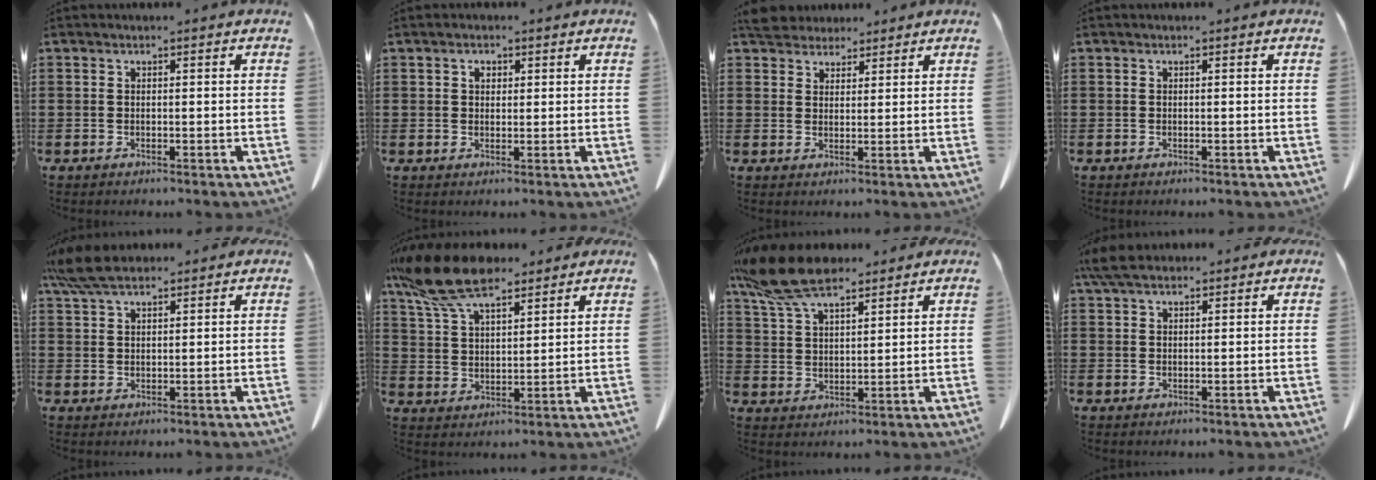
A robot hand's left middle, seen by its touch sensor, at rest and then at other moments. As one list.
[{"total": 1.6, "force": [0.8, 1.1, 1.0], "torque": [-0.014, 0.003, 0.012]}, {"total": 4.3, "force": [4.0, 1.4, 0.6], "torque": [-0.018, -0.004, 0.077]}, {"total": 0.0}, {"total": 6.0, "force": [4.7, 1.6, 3.3], "torque": [-0.076, -0.002, 0.090]}, {"total": 12.0, "force": [9.1, 3.6, 7.0], "torque": [-0.168, -0.016, 0.168]}, {"total": 10.8, "force": [8.3, 3.2, 6.1], "torque": [-0.147, -0.015, 0.155]}, {"total": 4.1, "force": [3.1, 1.3, 2.4], "torque": [-0.063, -0.002, 0.056]}]